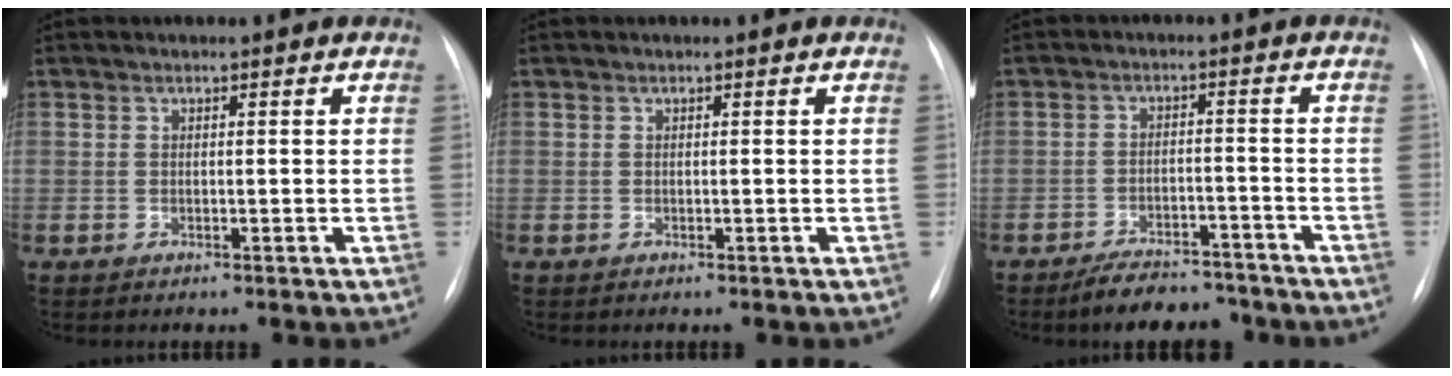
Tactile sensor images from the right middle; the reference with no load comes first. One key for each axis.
{"total": 0.0}
{"total": 7.8, "fx": -6.8, "fy": 3.0, "fz": 2.5, "tx": -0.035, "ty": 0.000, "tz": -0.104}